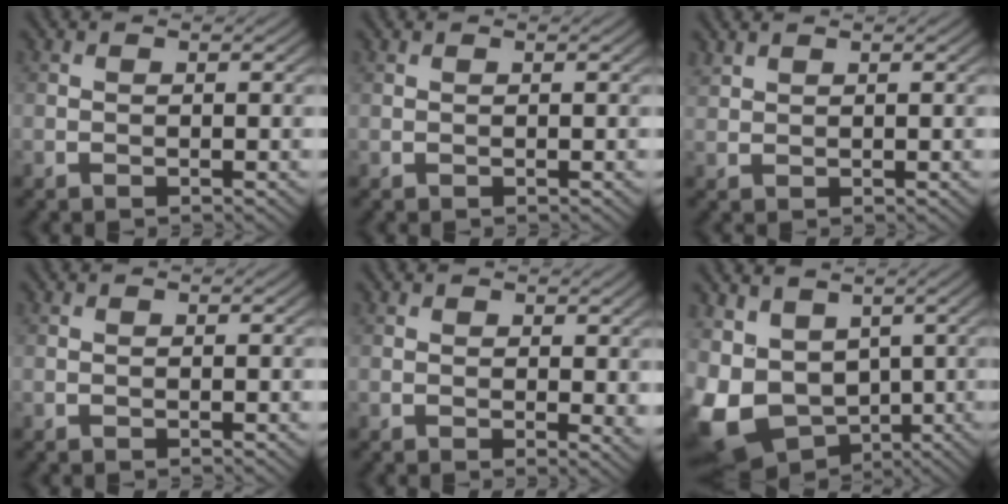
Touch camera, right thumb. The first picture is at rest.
{"total": 0.0}
{"total": 1.2, "force": [1.1, 0.4, 0.3], "torque": [-0.015, 0.004, 0.031]}
{"total": 0.0}
{"total": 2.0, "force": [0.8, 1.0, 1.5], "torque": [-0.018, -0.006, 0.014]}
{"total": 11.4, "force": [0.1, 9.0, 7.1], "torque": [-0.197, -0.023, 0.022]}